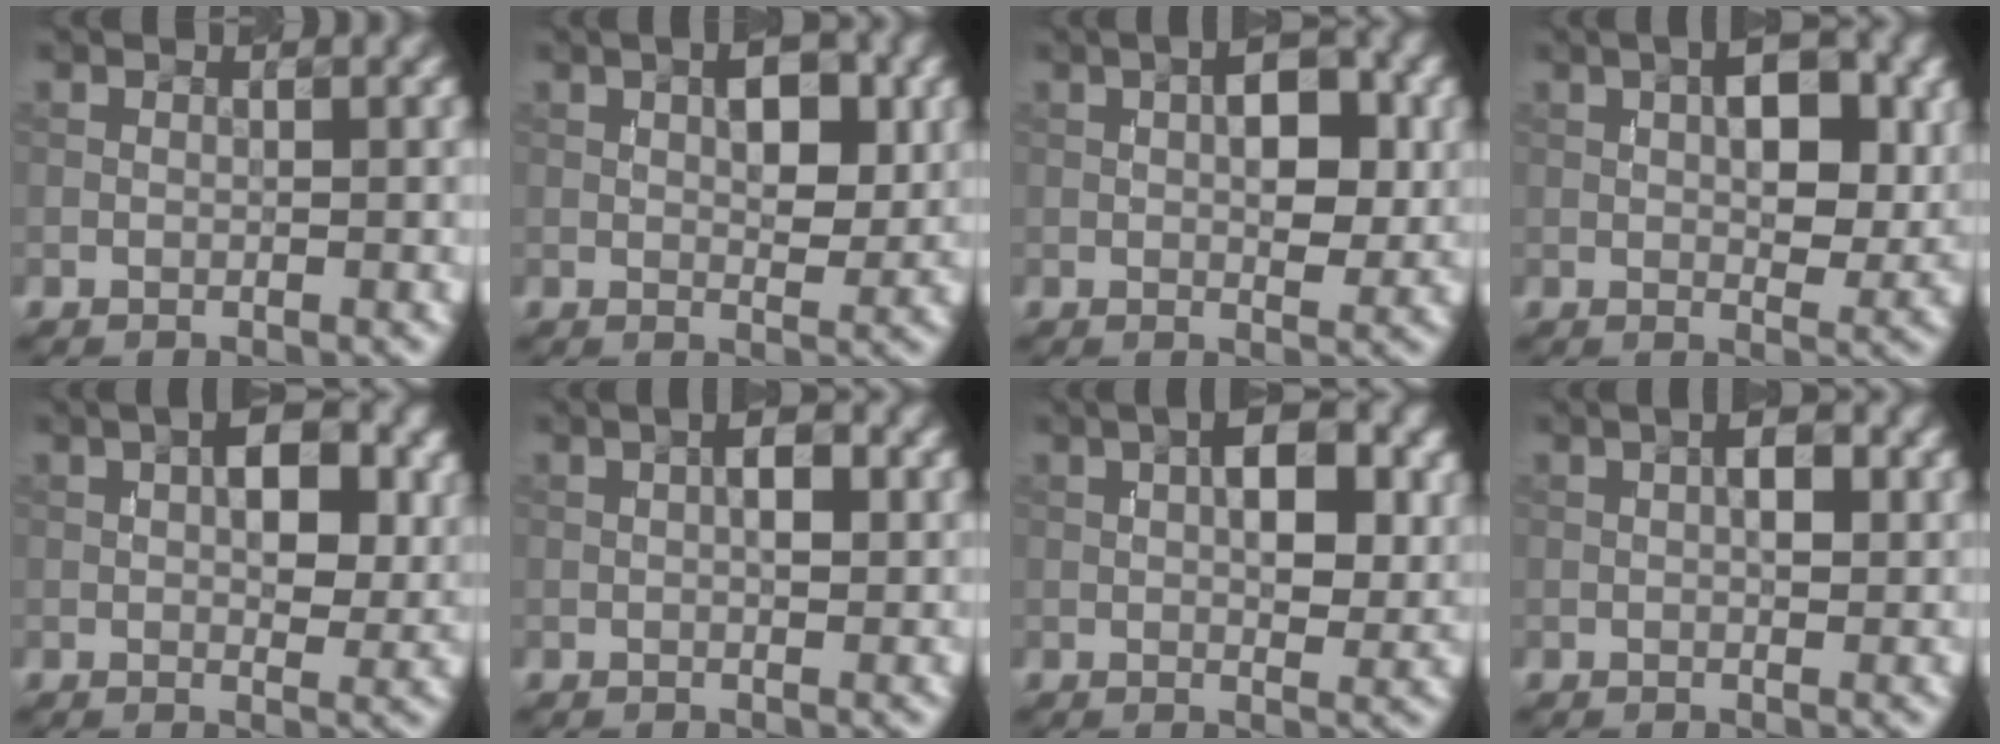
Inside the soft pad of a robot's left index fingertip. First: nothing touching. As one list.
[{"total": 4.0, "force": [0.9, 1.8, 3.4], "torque": [-0.050, 0.001, 0.012]}, {"total": 4.7, "force": [0.6, 2.2, 4.2], "torque": [-0.061, 0.002, 0.008]}, {"total": 5.7, "force": [1.1, 2.6, 5.0], "torque": [-0.067, 0.002, 0.017]}, {"total": 5.5, "force": [1.2, 2.7, 4.6], "torque": [-0.061, 0.002, 0.015]}, {"total": 2.7, "force": [0.5, 1.0, 2.5], "torque": [-0.037, 0.006, 0.005]}, {"total": 5.6, "force": [1.2, 2.5, 4.8], "torque": [-0.067, 0.004, 0.017]}, {"total": 2.7, "force": [0.6, 1.1, 2.4], "torque": [-0.036, 0.005, 0.005]}]